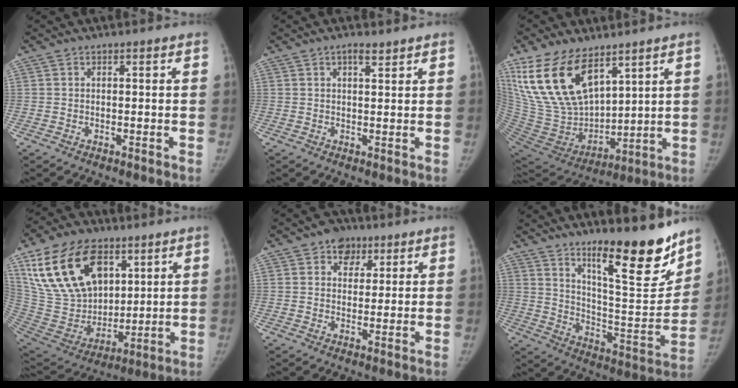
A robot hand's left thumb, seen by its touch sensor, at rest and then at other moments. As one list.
[{"total": 2.4, "force": [1.7, 0.8, 1.5], "torque": [-0.020, -0.010, 0.028]}, {"total": 19.7, "force": [11.6, 10.1, 12.4], "torque": [-0.214, -0.060, 0.240]}, {"total": 23.7, "force": [11.2, 14.9, 14.5], "torque": [-0.245, -0.037, 0.216]}, {"total": 5.3, "force": [2.7, 4.2, 1.9], "torque": [0.003, -0.005, 0.036]}, {"total": 20.2, "force": [14.5, 4.0, 13.5], "torque": [-0.162, -0.109, 0.234]}]